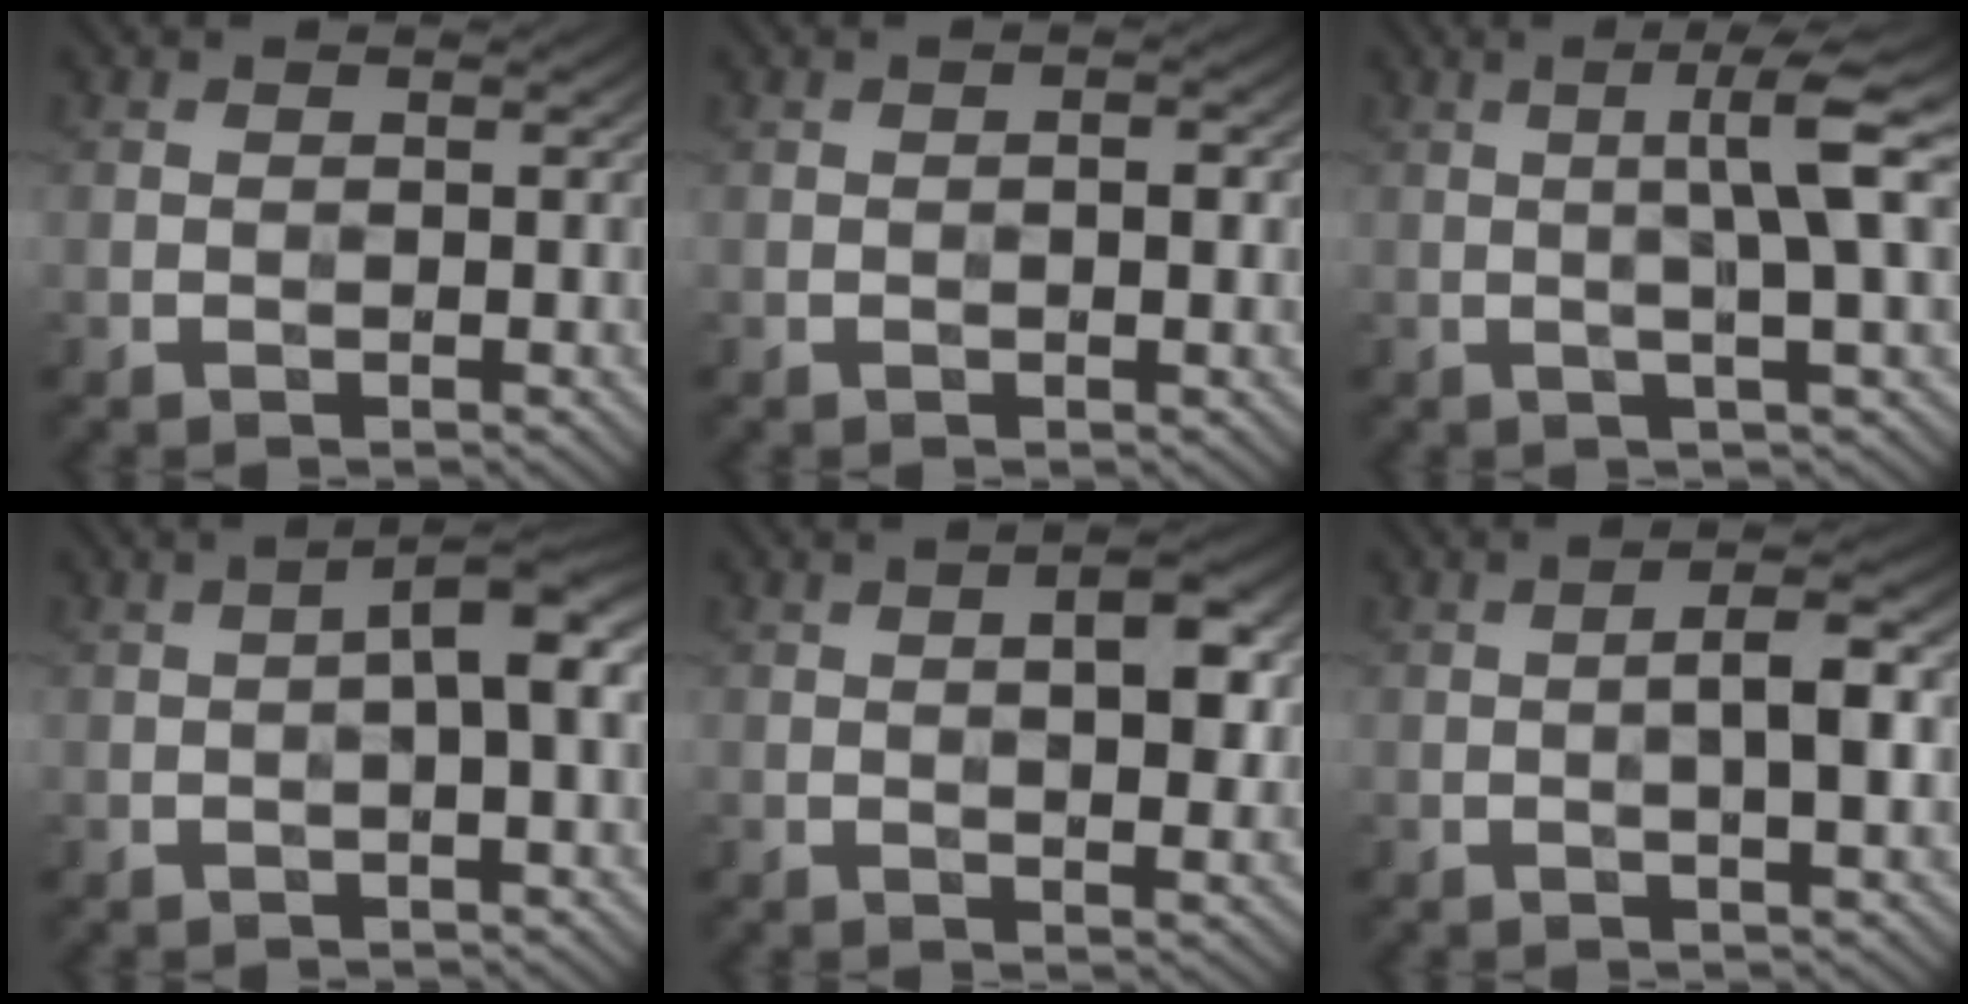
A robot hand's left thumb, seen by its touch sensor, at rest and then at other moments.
{"total": 1.6, "force": [0.0, 0.5, 1.5], "torque": [-0.019, 0.004, -0.003]}
{"total": 6.3, "force": [1.0, 0.2, 6.2], "torque": [-0.110, 0.019, 0.016]}
{"total": 4.8, "force": [0.3, 0.9, 4.7], "torque": [-0.078, 0.016, 0.000]}
{"total": 5.5, "force": [1.2, 2.0, 4.9], "torque": [-0.076, 0.005, 0.018]}
{"total": 4.6, "force": [-0.1, 0.9, 4.5], "torque": [-0.078, 0.012, -0.006]}